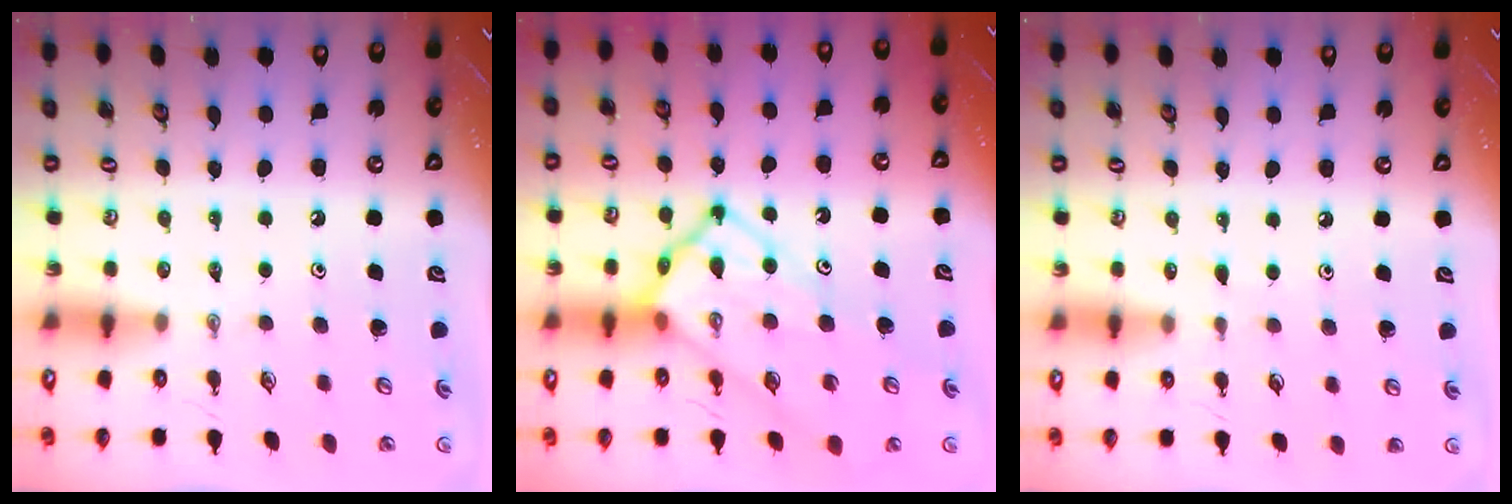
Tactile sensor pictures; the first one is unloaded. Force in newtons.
{"total": 17.0, "press": 16.9, "slide": 1.7}
{"total": 2.2, "press": 2.2, "slide": 0.3}